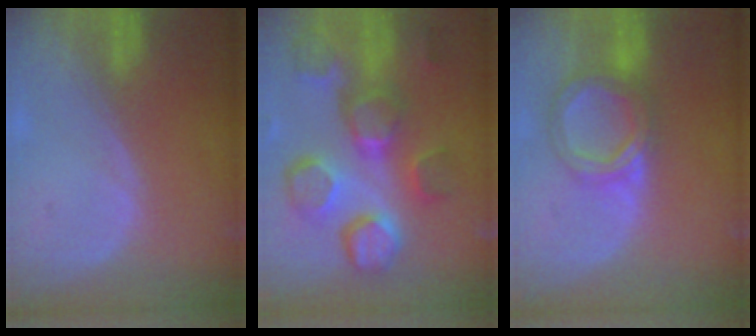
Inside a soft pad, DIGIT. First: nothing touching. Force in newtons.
{"total": 12.4, "press": 11.1, "slide": 5.6}
{"total": 6.4, "press": 6.4, "slide": 0.5}